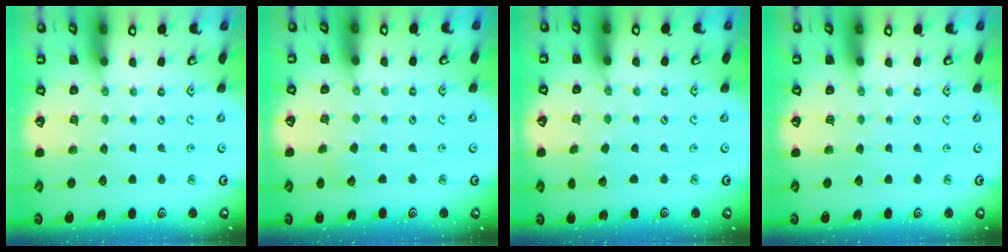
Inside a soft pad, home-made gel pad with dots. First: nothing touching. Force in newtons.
{"total": 2.7, "press": 2.7, "slide": 0.2}
{"total": 3.4, "press": 3.3, "slide": 0.6}
{"total": 0.0}